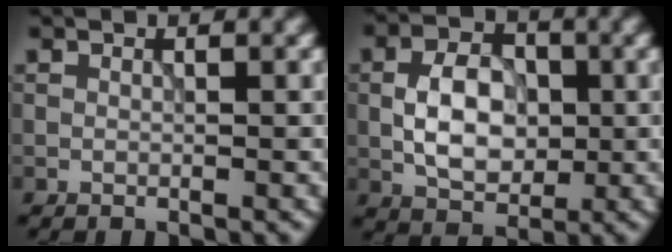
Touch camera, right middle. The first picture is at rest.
{"total": 5.2, "force": [-0.7, 3.4, 3.9], "torque": [-0.064, 0.003, -0.014]}